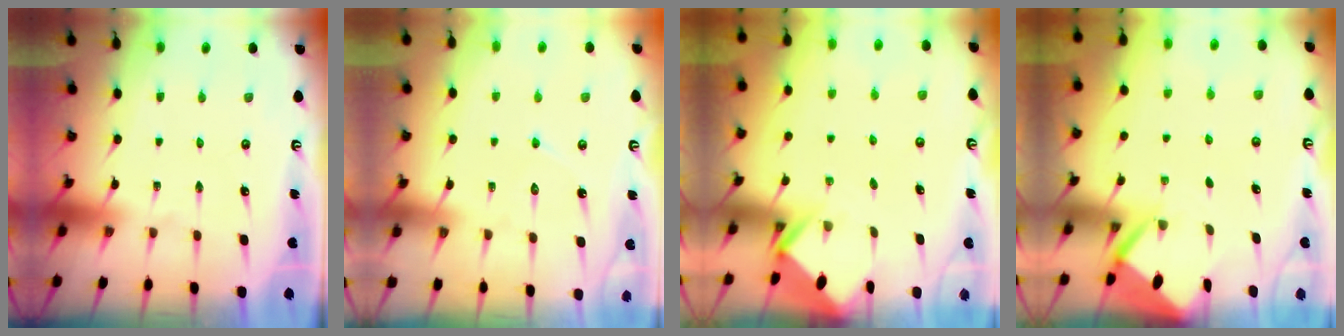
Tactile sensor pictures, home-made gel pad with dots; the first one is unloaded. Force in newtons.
{"total": 4.9, "press": 4.8, "slide": 0.5}
{"total": 2.8, "press": 2.8, "slide": 0.2}
{"total": 2.5, "press": 2.5, "slide": 0.3}